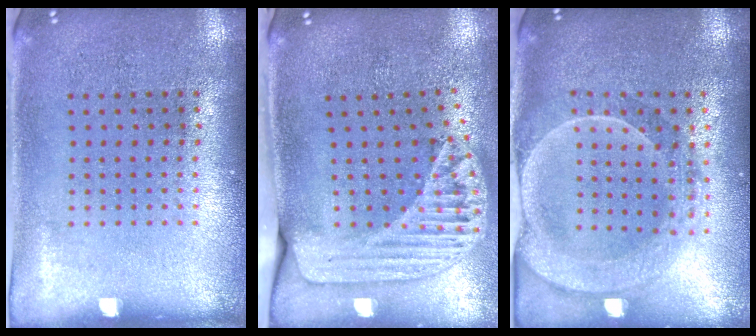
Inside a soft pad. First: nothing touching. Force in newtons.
{"total": 1.8, "press": 1.5, "slide": 1.0}
{"total": 2.3, "press": 2.1, "slide": 0.9}